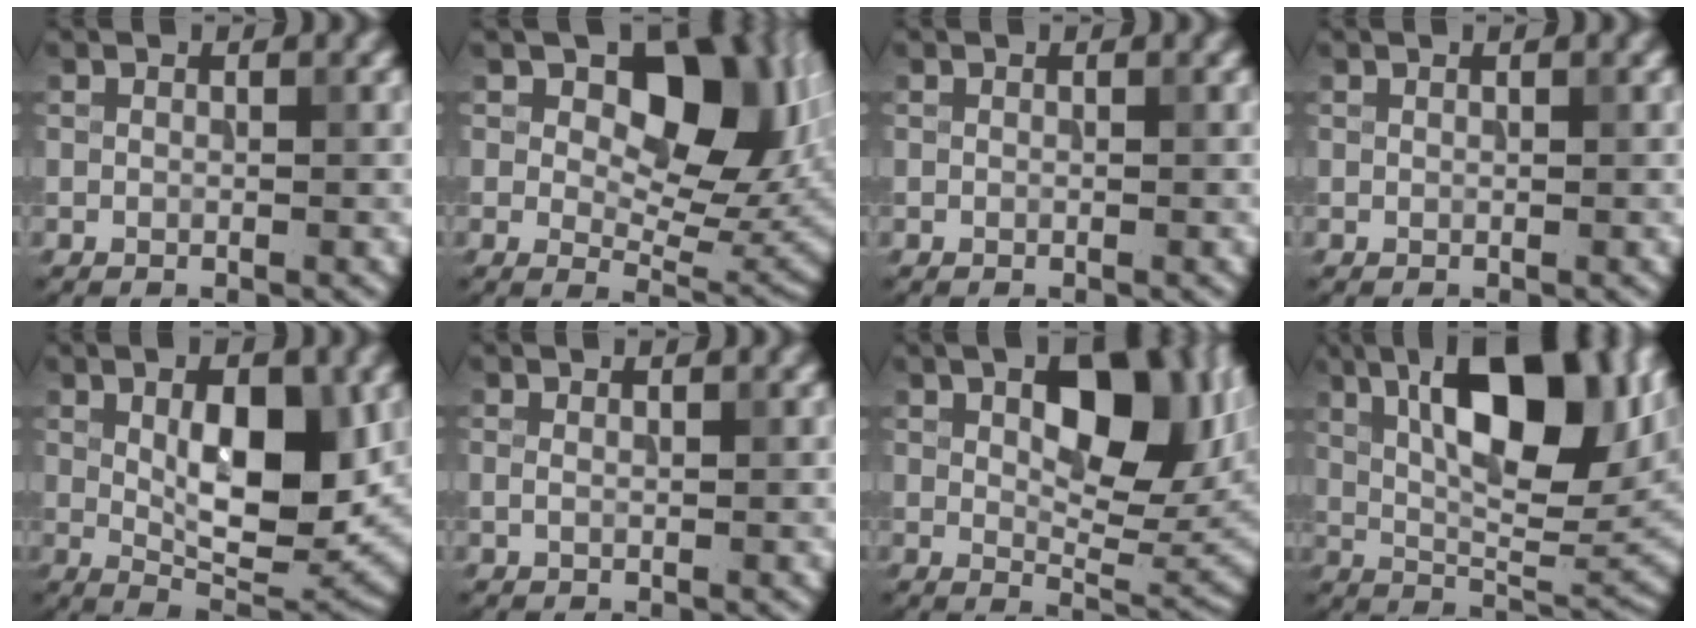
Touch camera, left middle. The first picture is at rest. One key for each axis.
{"total": 11.3, "fx": 3.6, "fy": 6.6, "fz": 8.4, "tx": -0.111, "ty": -0.012, "tz": 0.057}
{"total": 0.0}
{"total": 0.0}
{"total": 8.8, "fx": 1.3, "fy": 3.5, "fz": 7.9, "tx": -0.116, "ty": -0.006, "tz": 0.027}
{"total": 0.8, "fx": 0.4, "fy": 0.1, "fz": 0.7, "tx": -0.013, "ty": 0.002, "tz": 0.004}
{"total": 11.4, "fx": 3.2, "fy": 5.2, "fz": 9.6, "tx": -0.133, "ty": 0.004, "tz": 0.052}
{"total": 14.1, "fx": 5.1, "fy": 5.0, "fz": 12.1, "tx": -0.174, "ty": 0.009, "tz": 0.080}